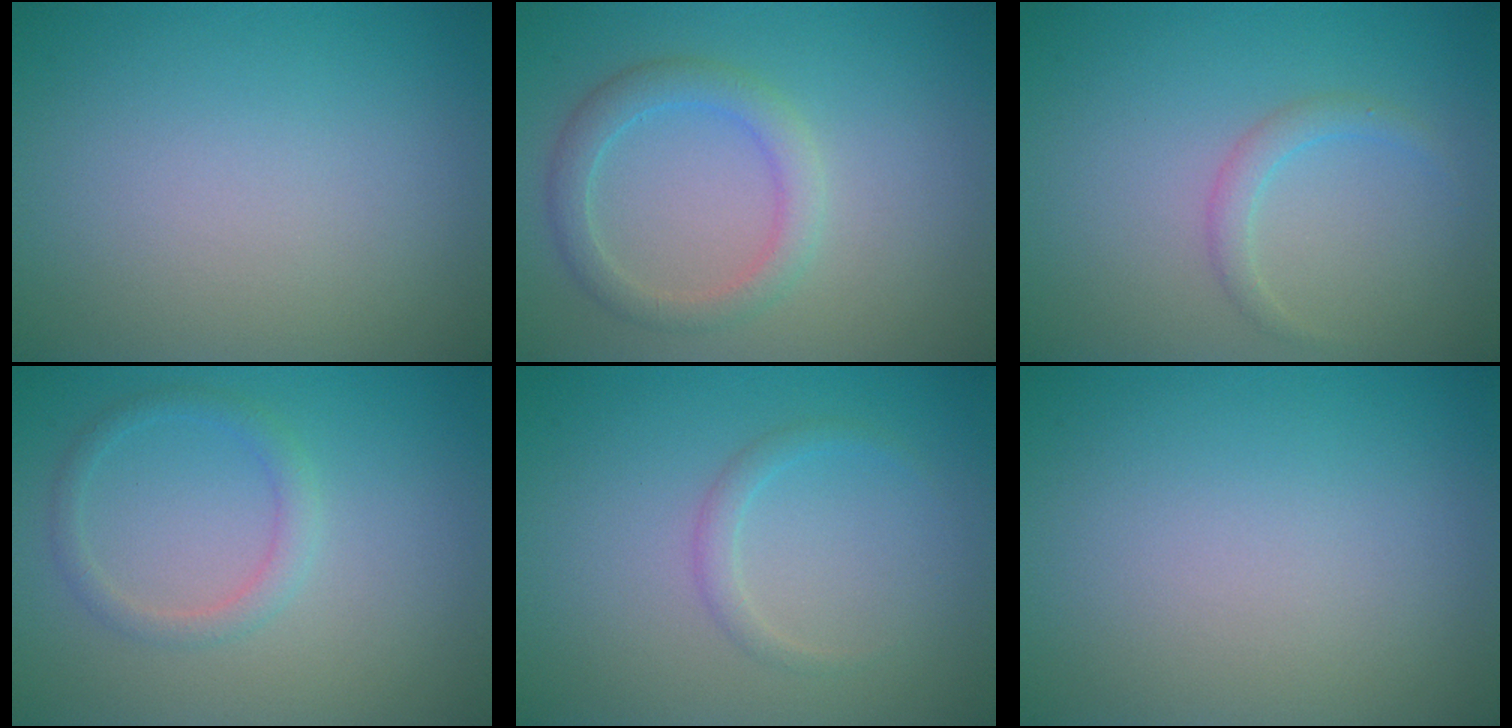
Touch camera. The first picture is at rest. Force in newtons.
{"total": 2.8, "press": 2.8, "slide": 0.1}
{"total": 1.4, "press": 1.4, "slide": 0.1}
{"total": 1.7, "press": 1.7, "slide": 0.1}
{"total": 1.2, "press": 1.2, "slide": 0.1}
{"total": 0.0}